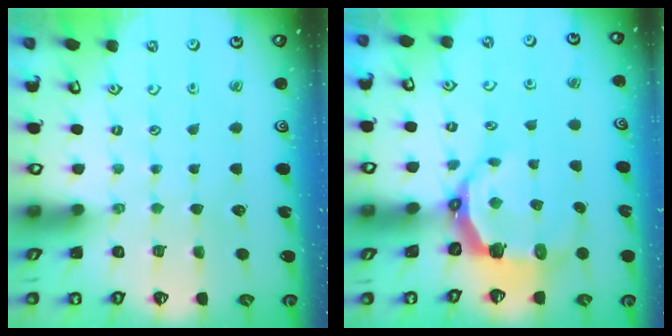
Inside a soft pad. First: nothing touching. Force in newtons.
{"total": 8.1, "press": 6.4, "slide": 5.0}